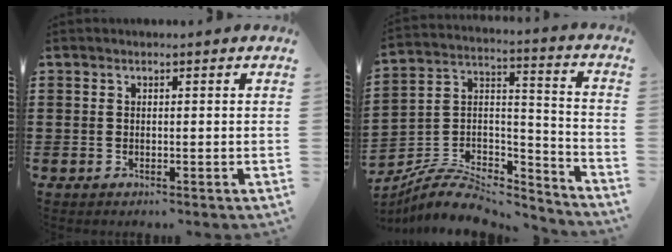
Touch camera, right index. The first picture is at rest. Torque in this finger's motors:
{"motor_torque": [-0.22, 0.25, 0.00, -0.09]}